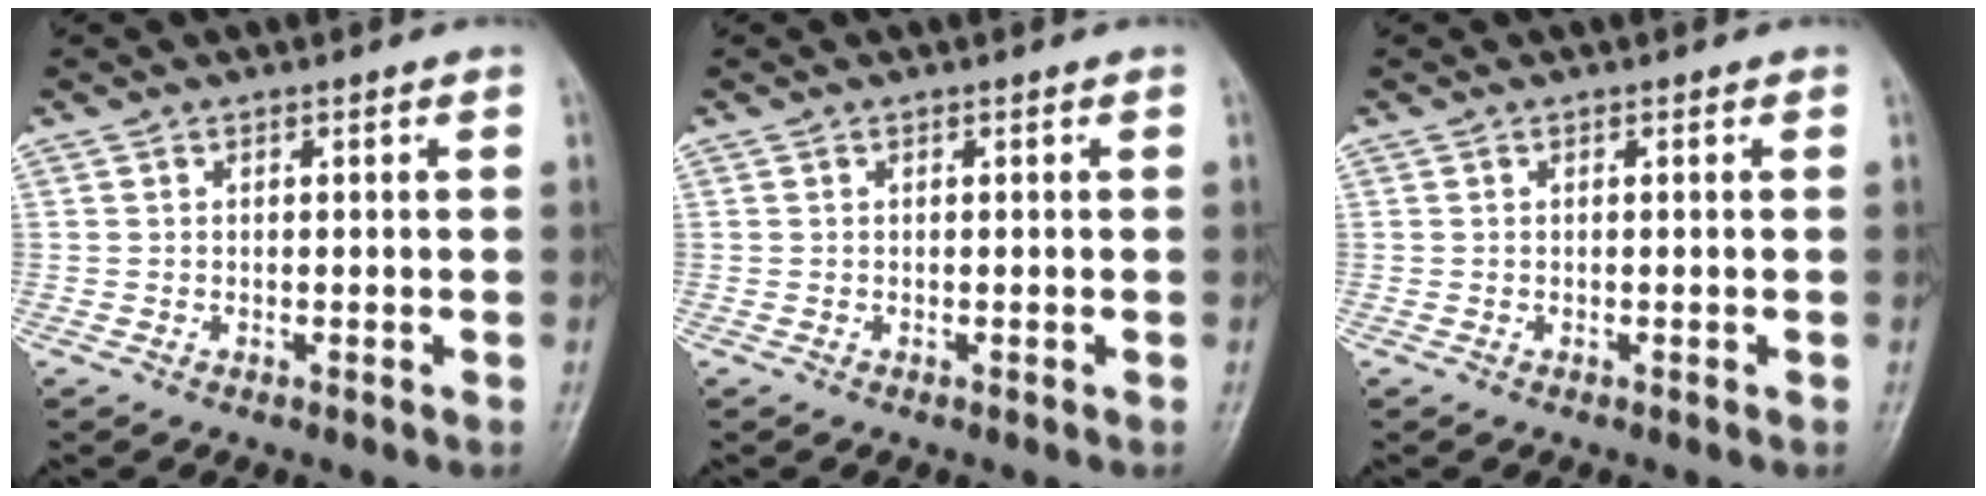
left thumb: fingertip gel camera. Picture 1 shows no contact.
{"total": 0.0}
{"total": 0.0}